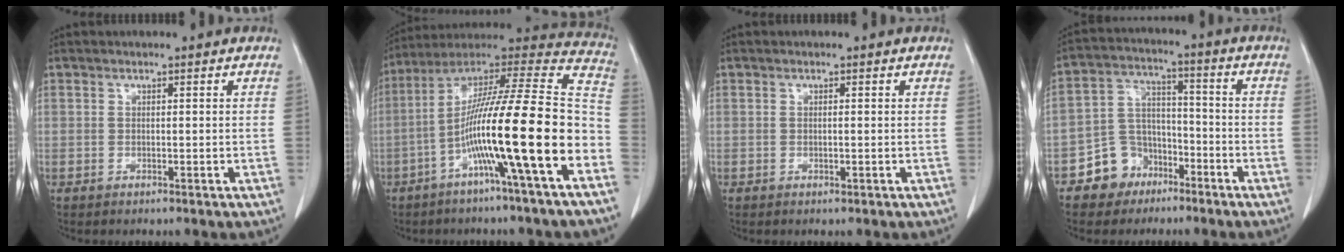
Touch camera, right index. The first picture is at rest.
{"total": 22.7, "force": [-7.5, -0.2, 21.4], "torque": [-0.334, 0.000, -0.137]}
{"total": 0.6, "force": [0.0, 0.1, 0.6], "torque": [-0.011, -0.002, 0.003]}
{"total": 8.4, "force": [-5.0, 6.5, 1.6], "torque": [-0.032, 0.023, -0.081]}